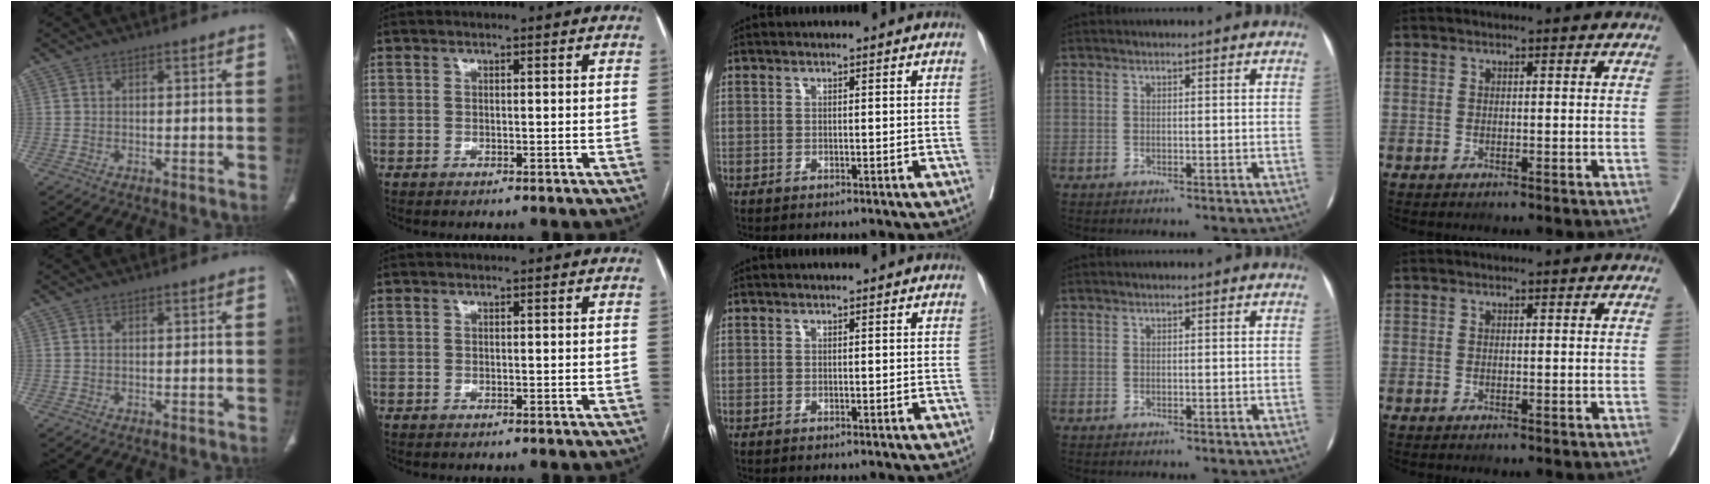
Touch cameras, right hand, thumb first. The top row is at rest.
{}